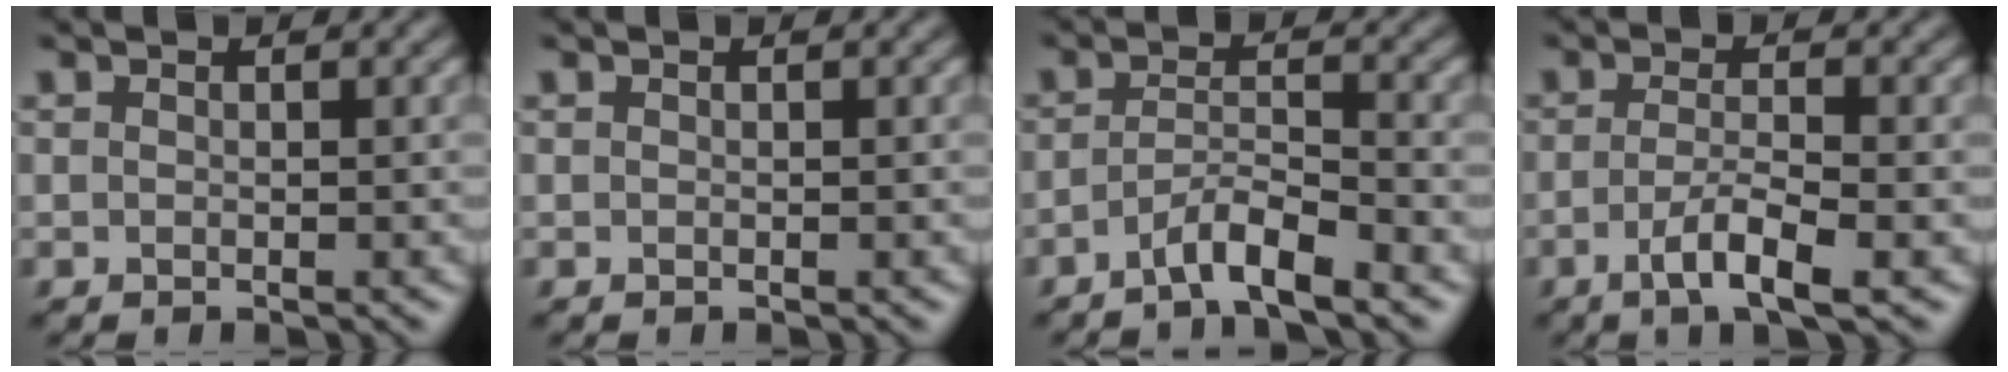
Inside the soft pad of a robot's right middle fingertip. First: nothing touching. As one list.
[{"total": 0.0}, {"total": 3.3, "force": [-2.3, 0.4, 2.3], "torque": [-0.039, 0.007, -0.051]}, {"total": 3.8, "force": [-1.5, 0.7, 3.4], "torque": [-0.065, -0.002, -0.031]}]